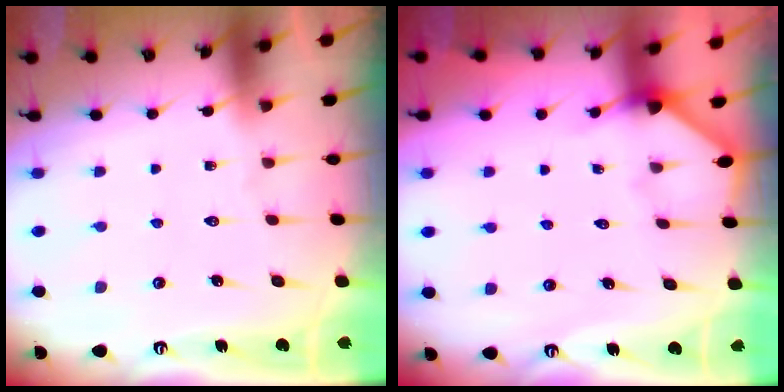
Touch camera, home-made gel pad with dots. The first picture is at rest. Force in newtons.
{"total": 2.6, "press": 2.6, "slide": 0.4}